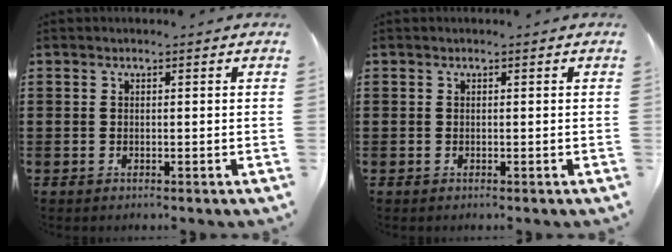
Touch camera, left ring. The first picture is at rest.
{"total": 0.0}